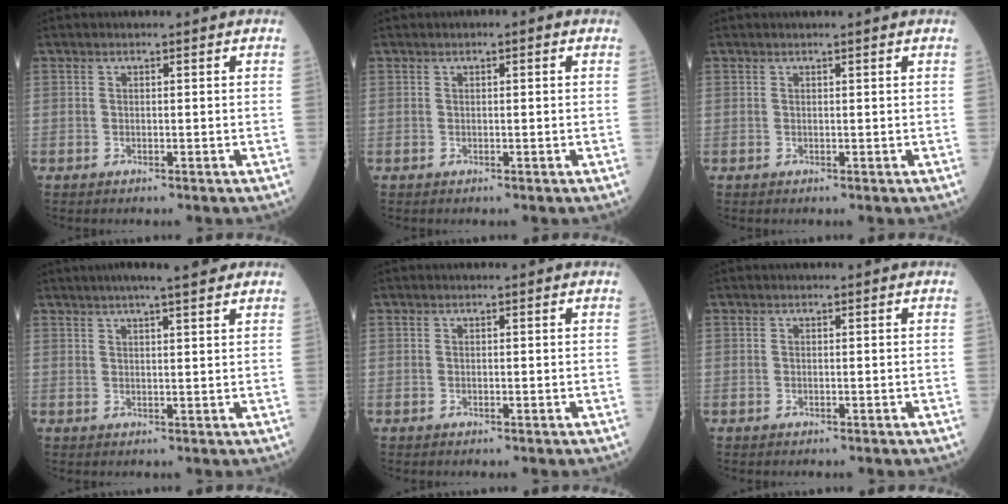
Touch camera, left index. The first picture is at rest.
{"total": 1.2, "force": [0.6, 0.4, 1.0], "torque": [-0.016, 0.008, 0.005]}
{"total": 1.6, "force": [1.3, -0.4, 0.8], "torque": [-0.020, 0.006, 0.025]}
{"total": 8.7, "force": [7.0, 0.7, 5.2], "torque": [-0.073, 0.025, 0.091]}
{"total": 0.0}
{"total": 0.0}